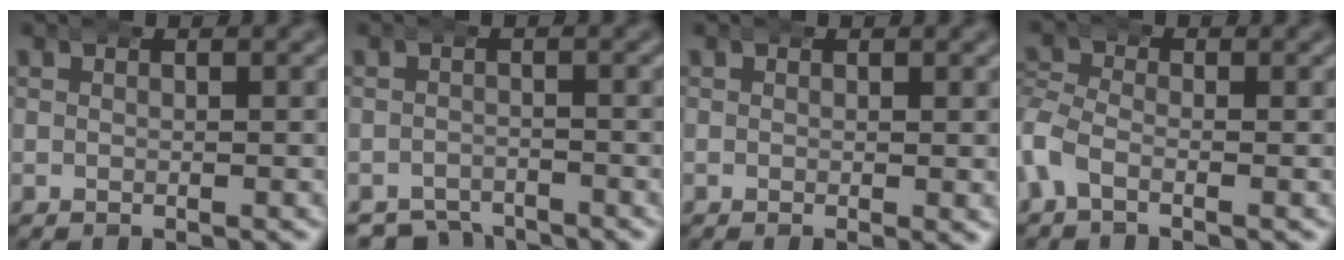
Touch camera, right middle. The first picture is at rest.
{"total": 4.6, "force": [-4.2, 1.6, 0.5], "torque": [0.000, -0.020, -0.066]}
{"total": 0.8, "force": [0.0, 0.1, 0.8], "torque": [-0.010, -0.001, 0.000]}
{"total": 4.0, "force": [-1.3, 3.3, 1.8], "torque": [-0.064, -0.010, -0.033]}